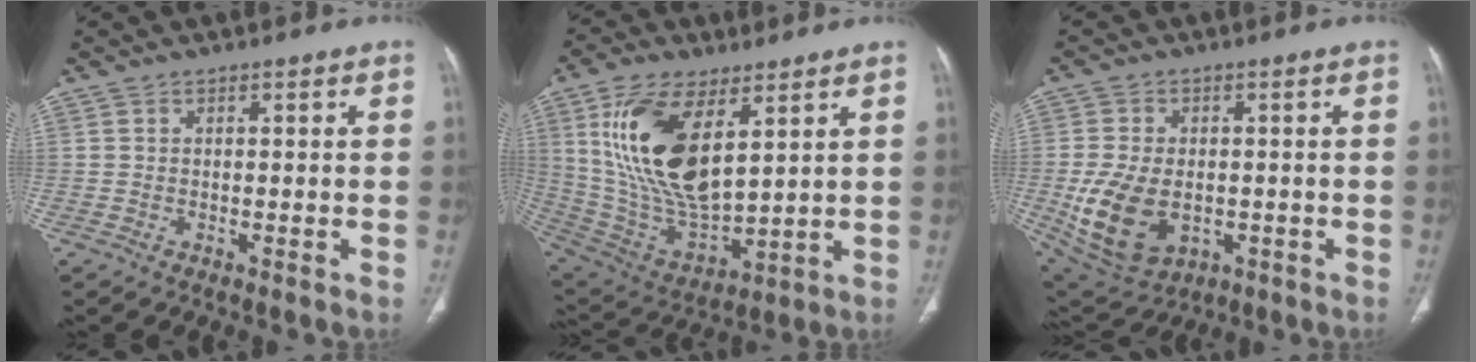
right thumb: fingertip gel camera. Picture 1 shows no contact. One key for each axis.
{"total": 20.4, "fx": 7.2, "fy": 9.5, "fz": 16.6, "tx": -0.314, "ty": -0.031, "tz": 0.149}
{"total": 13.3, "fx": -2.4, "fy": 8.8, "fz": 9.7, "tx": -0.177, "ty": -0.003, "tz": -0.020}